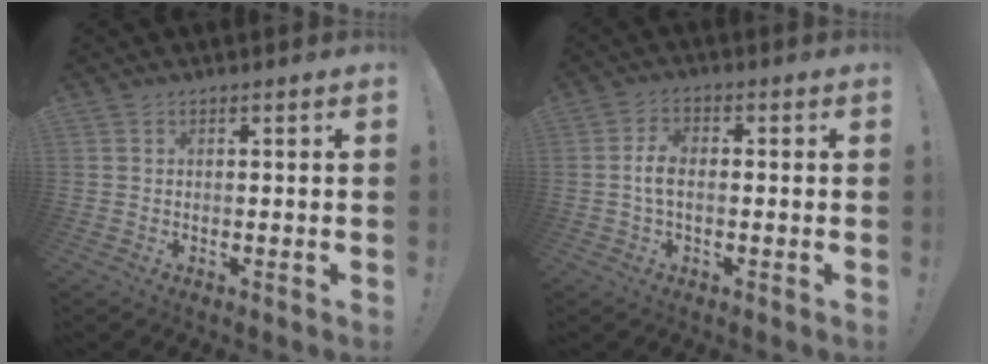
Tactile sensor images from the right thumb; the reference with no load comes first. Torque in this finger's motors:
{"motor_torque": [-0.29, 0.01, 0.03, 0.10, 0.07]}